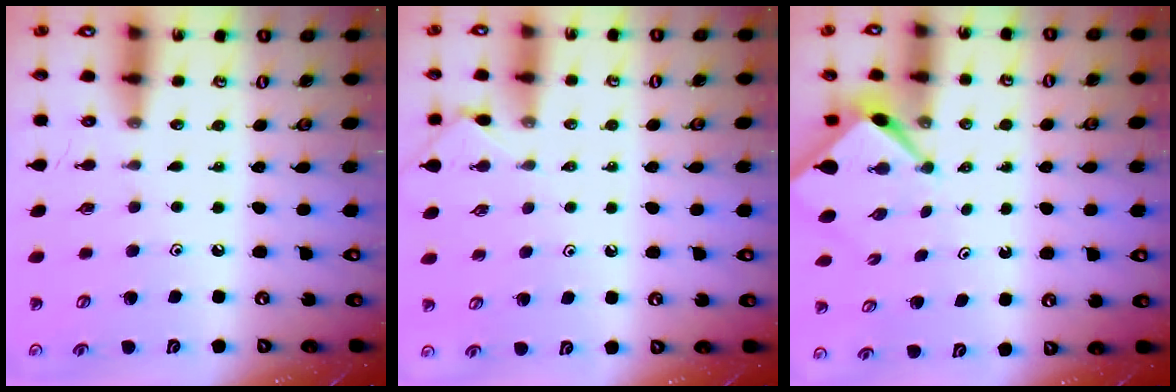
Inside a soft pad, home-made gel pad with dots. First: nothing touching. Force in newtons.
{"total": 2.1, "press": 2.0, "slide": 0.5}
{"total": 2.5, "press": 2.4, "slide": 0.4}